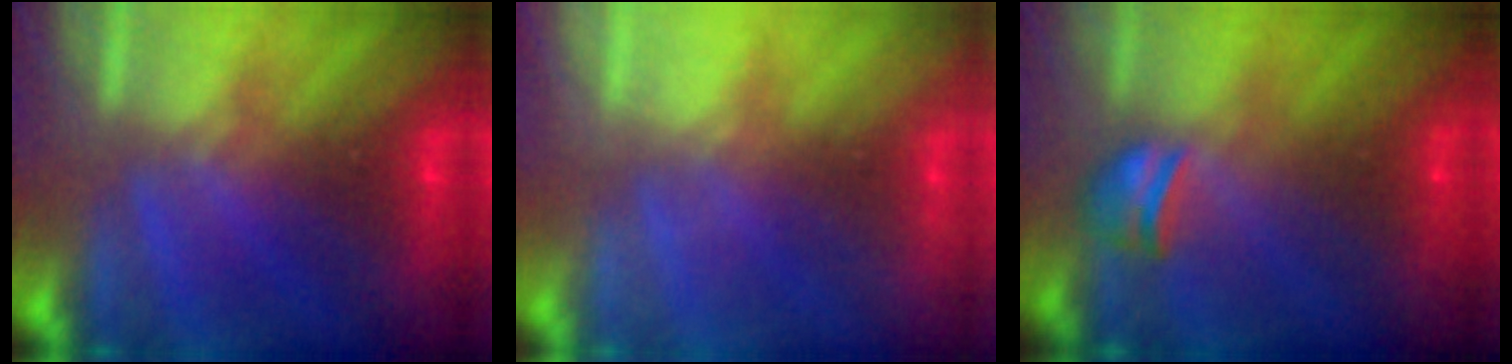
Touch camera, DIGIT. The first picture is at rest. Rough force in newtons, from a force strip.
{"total": 2.2}
{"total": 2.3}